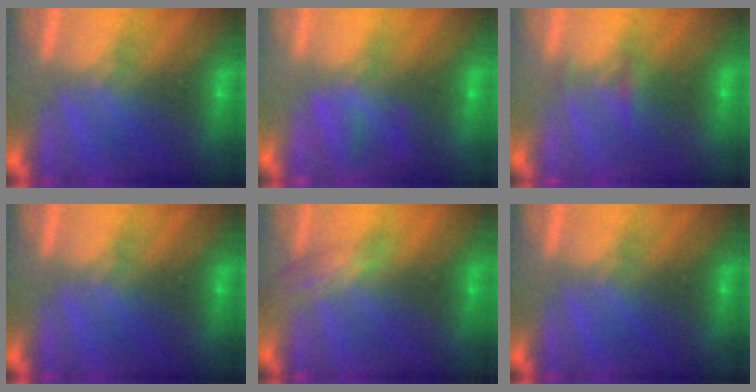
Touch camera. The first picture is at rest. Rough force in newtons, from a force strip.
{"total": 2.1}
{"total": 2.2}
{"total": 0.0}
{"total": 2.4}
{"total": 0.0}